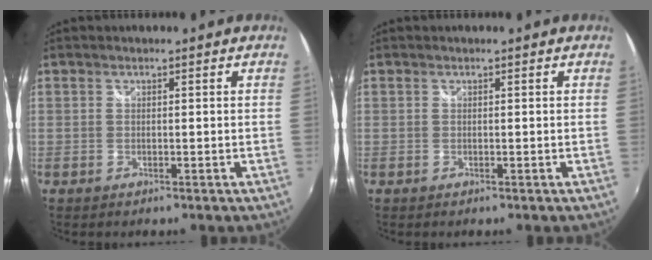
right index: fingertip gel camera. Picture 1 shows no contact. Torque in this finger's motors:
{"motor_torque": [-0.07, 0.07, 0.02, 0.00]}